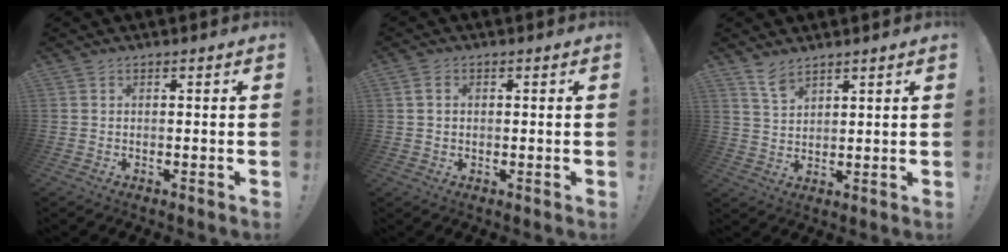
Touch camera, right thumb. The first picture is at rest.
{"total": 2.8, "force": [0.8, 1.9, 1.8], "torque": [-0.039, 0.008, 0.016]}
{"total": 6.1, "force": [4.9, 2.8, 2.6], "torque": [-0.043, -0.029, 0.090]}